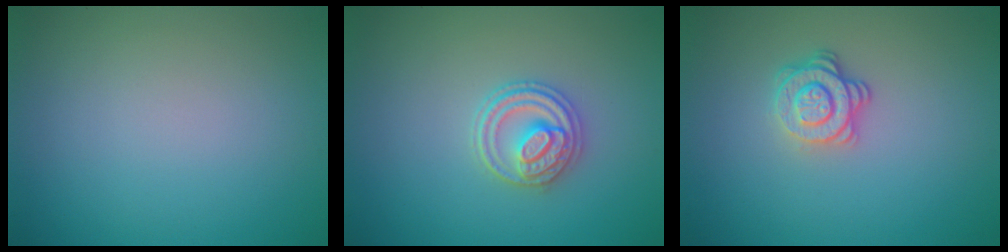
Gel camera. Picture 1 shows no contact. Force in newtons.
{"total": 3.2, "press": 3.0, "slide": 1.0}
{"total": 2.9, "press": 2.5, "slide": 1.6}